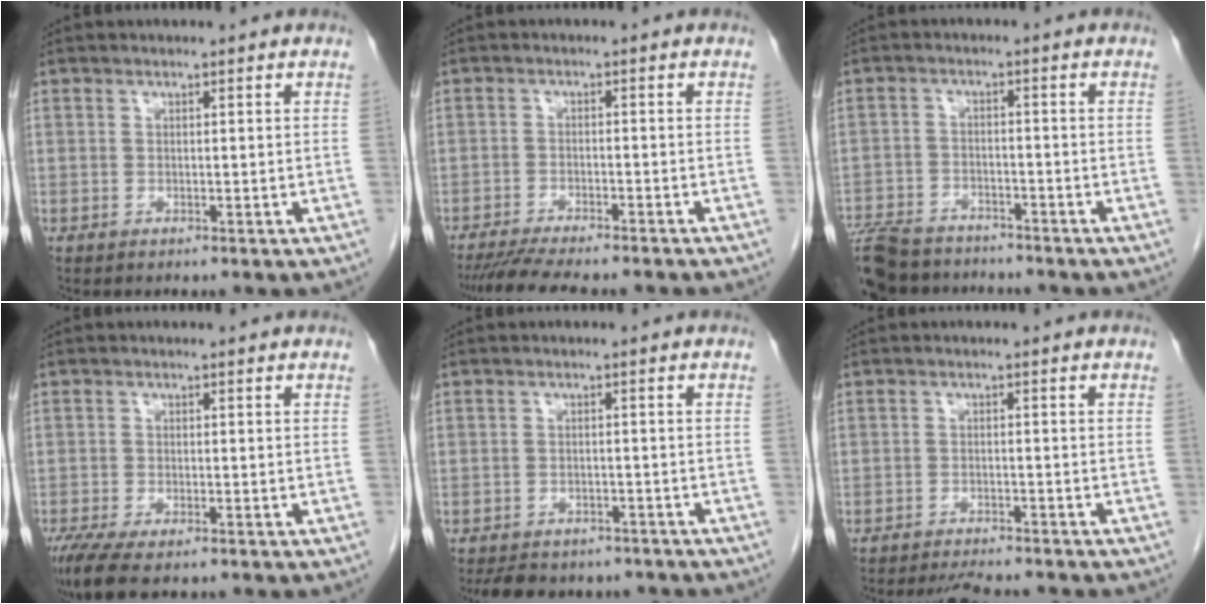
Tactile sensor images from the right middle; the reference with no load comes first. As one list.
[{"total": 10.5, "force": [-9.2, 1.2, 4.9], "torque": [-0.071, -0.014, -0.136]}, {"total": 13.6, "force": [-11.6, 4.9, 5.1], "torque": [-0.124, -0.011, -0.180]}, {"total": 7.6, "force": [-5.4, 2.3, 4.7], "torque": [-0.084, -0.018, -0.089]}, {"total": 9.1, "force": [-7.8, 4.0, 2.5], "torque": [-0.042, -0.002, -0.094]}, {"total": 6.4, "force": [-6.1, 0.5, 2.0], "torque": [-0.029, -0.014, -0.092]}]